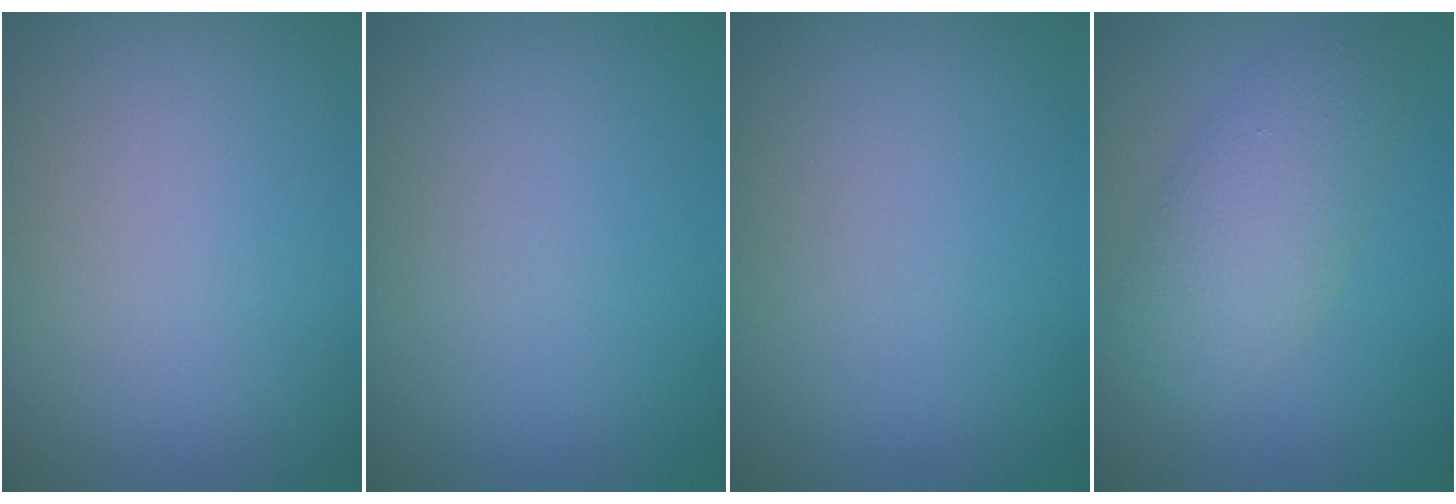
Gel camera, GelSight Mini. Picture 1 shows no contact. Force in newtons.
{"total": 0.0}
{"total": 0.0}
{"total": 4.4, "press": 4.4, "slide": 0.1}